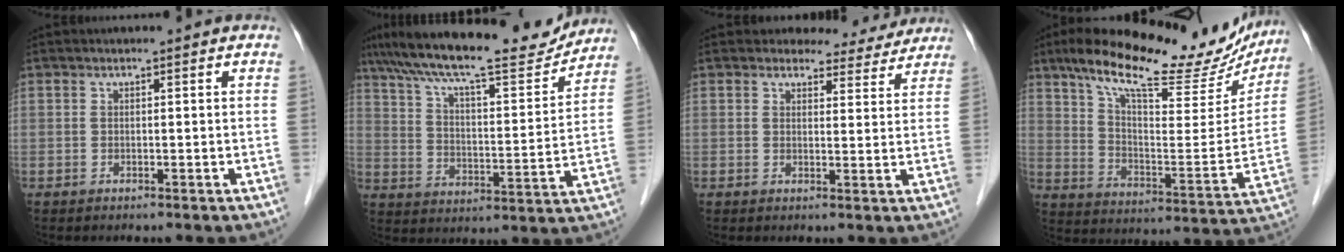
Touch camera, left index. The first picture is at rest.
{"total": 20.0, "force": [17.7, 2.9, 8.9], "torque": [-0.161, 0.012, 0.266]}
{"total": 6.4, "force": [5.9, 2.3, 0.3], "torque": [0.009, -0.006, 0.056]}
{"total": 25.2, "force": [19.8, 6.9, 13.9], "torque": [-0.214, 0.012, 0.276]}